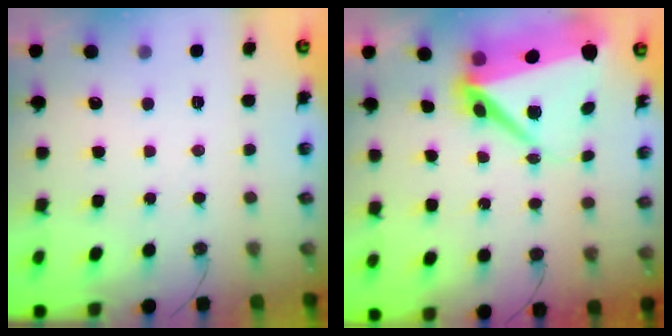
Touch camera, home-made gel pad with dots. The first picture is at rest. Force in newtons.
{"total": 13.1, "press": 13.0, "slide": 1.5}